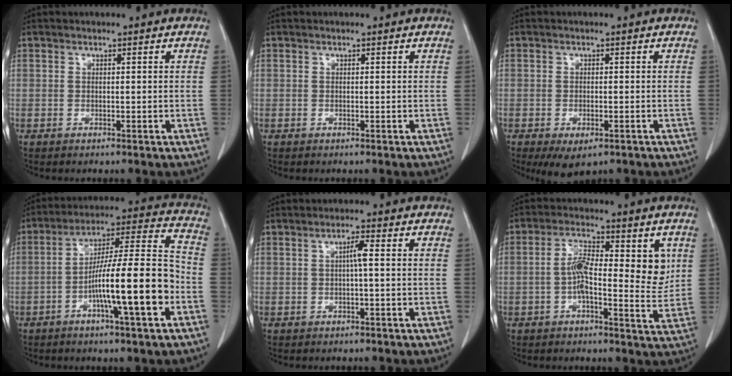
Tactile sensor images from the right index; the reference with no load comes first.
{"total": 0.0}
{"total": 4.9, "force": [-2.9, 2.1, 3.3], "torque": [-0.051, -0.010, -0.039]}
{"total": 16.0, "force": [-5.1, 0.9, 15.2], "torque": [-0.252, 0.009, -0.084]}
{"total": 2.1, "force": [0.2, 0.1, 2.1], "torque": [-0.038, 0.004, 0.002]}
{"total": 10.2, "force": [1.3, 3.4, 9.5], "torque": [-0.151, 0.010, 0.013]}